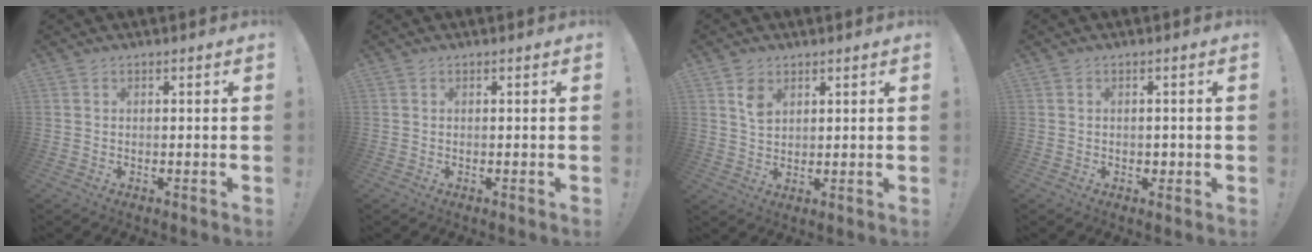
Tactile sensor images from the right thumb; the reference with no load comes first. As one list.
[{"total": 0.0}, {"total": 4.5, "force": [2.3, 2.9, 2.6], "torque": [-0.031, -0.011, 0.039]}, {"total": 1.5, "force": [-0.2, 1.4, 0.6], "torque": [0.000, 0.001, -0.005]}]